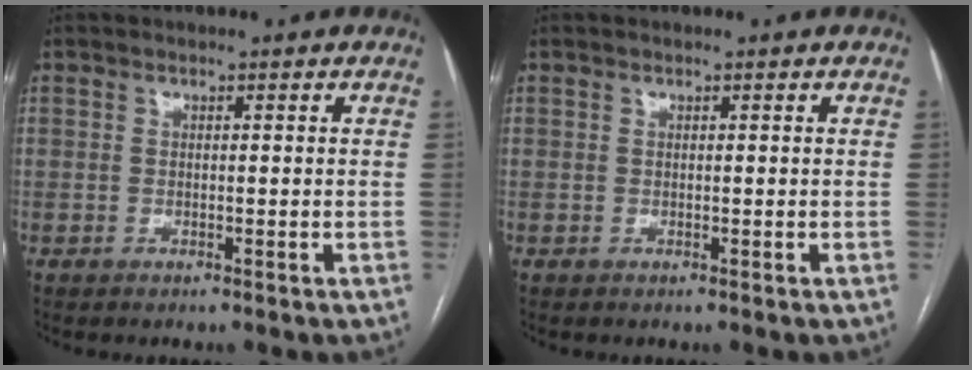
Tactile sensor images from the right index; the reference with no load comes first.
{"total": 0.0}